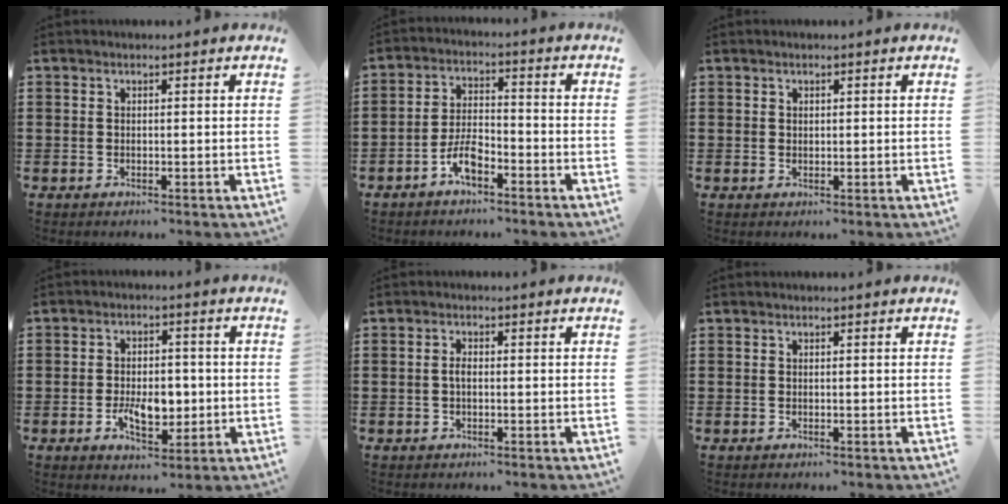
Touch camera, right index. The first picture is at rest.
{"total": 5.4, "force": [-3.4, 2.1, 3.7], "torque": [-0.089, 0.005, -0.070]}
{"total": 0.6, "force": [0.3, 0.5, 0.1], "torque": [-0.004, 0.002, 0.007]}
{"total": 6.7, "force": [-1.2, 3.9, 5.2], "torque": [-0.089, 0.000, -0.025]}
{"total": 1.5, "force": [-0.3, 0.6, 1.4], "torque": [-0.034, -0.003, -0.007]}
{"total": 0.0}